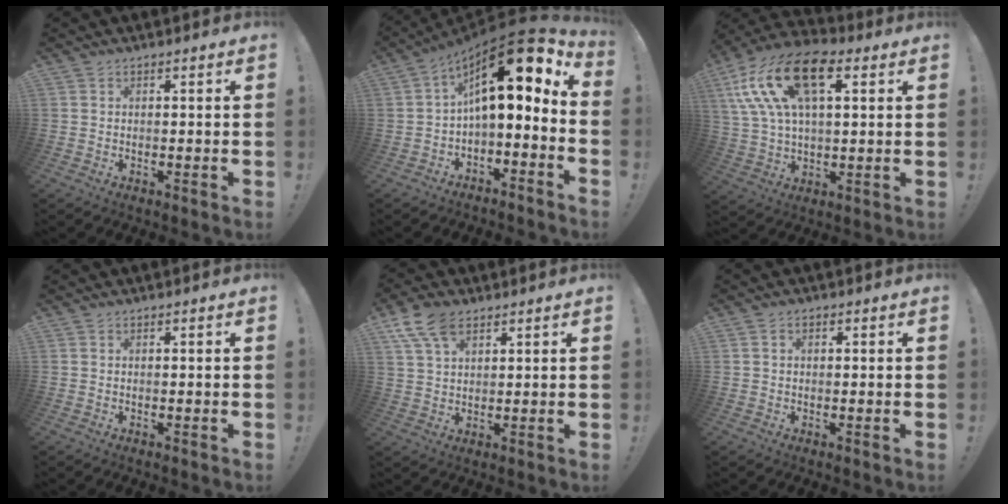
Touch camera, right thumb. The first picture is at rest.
{"total": 18.2, "force": [6.1, 7.0, 15.6], "torque": [-0.265, -0.039, 0.104]}
{"total": 20.9, "force": [7.8, 11.6, 15.6], "torque": [-0.298, -0.009, 0.139]}
{"total": 0.0}
{"total": 9.4, "force": [5.2, 5.1, 6.0], "torque": [-0.111, -0.009, 0.103]}
{"total": 1.2, "force": [-0.1, 0.9, 0.7], "torque": [-0.022, 0.008, -0.001]}